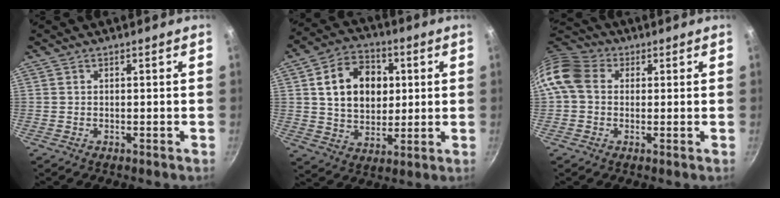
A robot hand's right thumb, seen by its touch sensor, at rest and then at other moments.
{"total": 14.7, "force": [2.8, 11.0, 9.3], "torque": [-0.118, 0.006, 0.044]}
{"total": 10.6, "force": [1.4, 8.6, 6.1], "torque": [-0.107, 0.021, 0.006]}